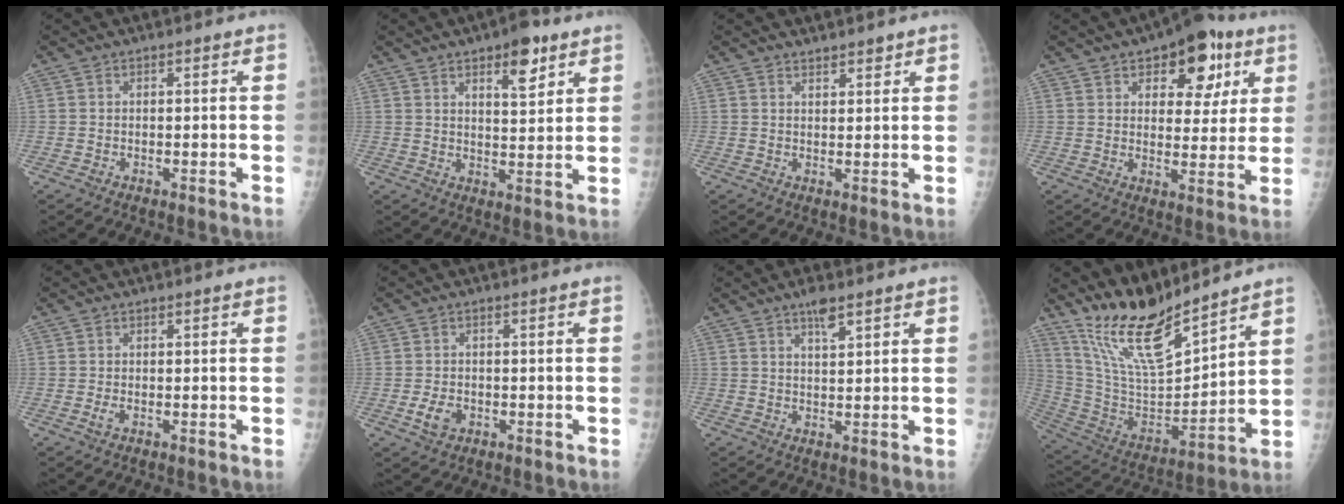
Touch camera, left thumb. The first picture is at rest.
{"total": 8.0, "force": [4.6, 3.0, 5.8], "torque": [-0.063, -0.025, 0.065]}
{"total": 2.2, "force": [1.9, 0.8, 0.6], "torque": [0.002, -0.013, 0.028]}
{"total": 13.5, "force": [6.7, 7.3, 9.2], "torque": [-0.072, -0.019, 0.091]}
{"total": 1.0, "force": [-0.2, 0.4, 0.9], "torque": [-0.020, 0.000, -0.005]}
{"total": 3.5, "force": [-1.1, 2.5, 2.2], "torque": [-0.037, 0.002, -0.017]}
{"total": 3.6, "force": [2.4, 0.9, 2.5], "torque": [-0.037, -0.010, 0.042]}
{"total": 17.6, "force": [14.5, 3.9, 9.1], "torque": [-0.140, -0.087, 0.288]}